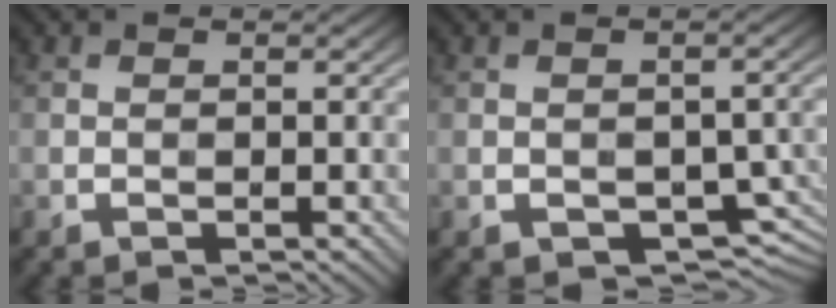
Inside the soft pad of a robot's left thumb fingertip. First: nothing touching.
{"total": 5.8, "force": [-2.3, 3.3, 4.2], "torque": [-0.059, -0.010, -0.029]}